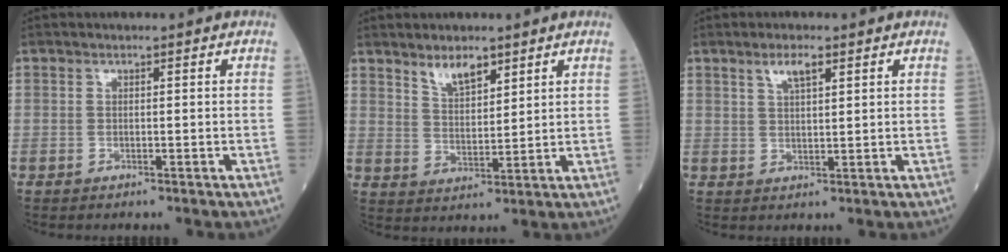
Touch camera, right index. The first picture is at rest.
{"total": 5.0, "force": [3.7, 1.8, 2.8], "torque": [-0.054, -0.001, 0.072]}
{"total": 3.3, "force": [2.0, 0.7, 2.5], "torque": [-0.051, 0.004, 0.039]}